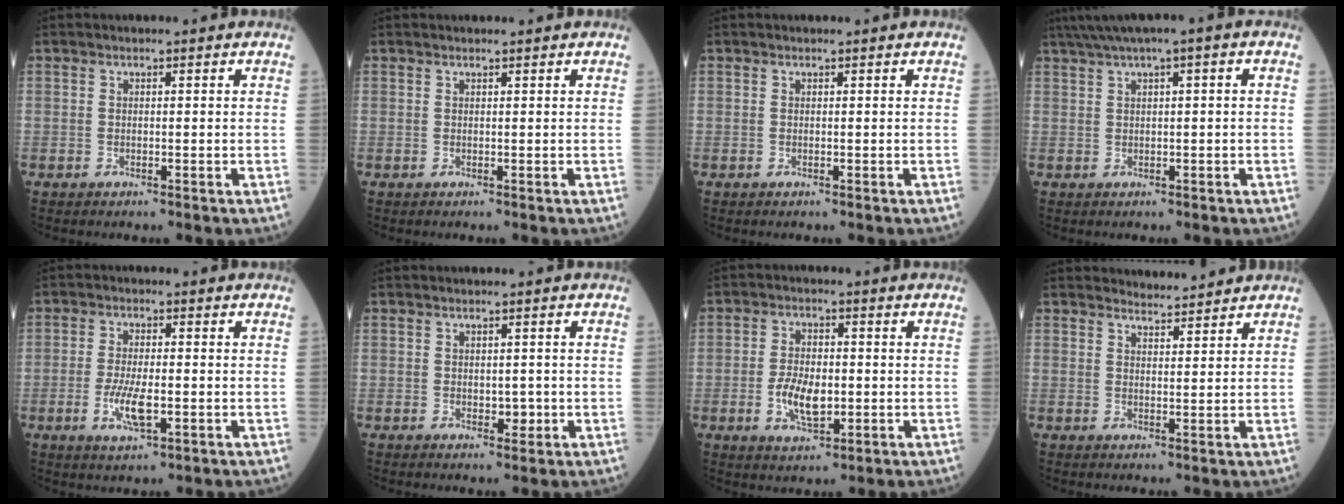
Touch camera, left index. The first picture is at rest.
{"total": 0.8, "force": [0.8, 0.0, 0.1], "torque": [-0.004, 0.005, 0.011]}
{"total": 0.0}
{"total": 5.5, "force": [2.7, 0.3, 4.8], "torque": [-0.091, 0.031, 0.049]}
{"total": 5.4, "force": [-1.5, 1.6, 4.9], "torque": [-0.105, -0.007, -0.026]}
{"total": 1.7, "force": [-0.2, 1.2, 1.1], "torque": [-0.013, 0.000, -0.001]}
{"total": 6.4, "force": [-1.2, 3.1, 5.4], "torque": [-0.112, -0.001, -0.020]}
{"total": 3.4, "force": [3.4, 0.1, -0.2], "torque": [-0.008, 0.003, 0.052]}